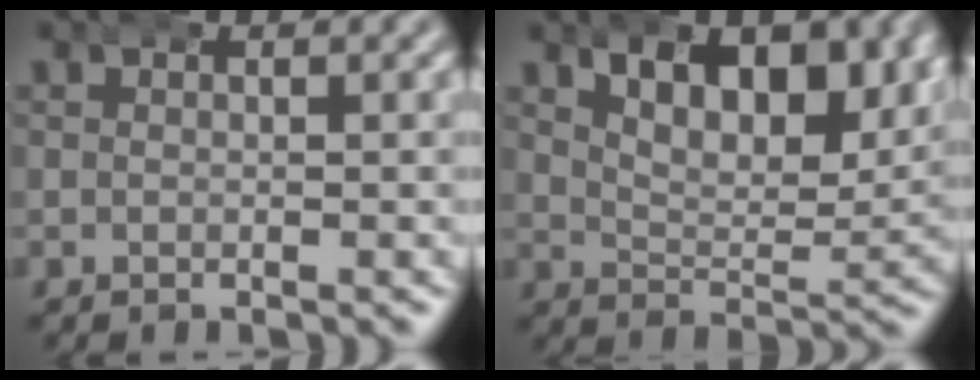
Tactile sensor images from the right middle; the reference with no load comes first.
{"total": 10.3, "force": [5.8, 5.4, 6.6], "torque": [-0.092, 0.009, 0.079]}